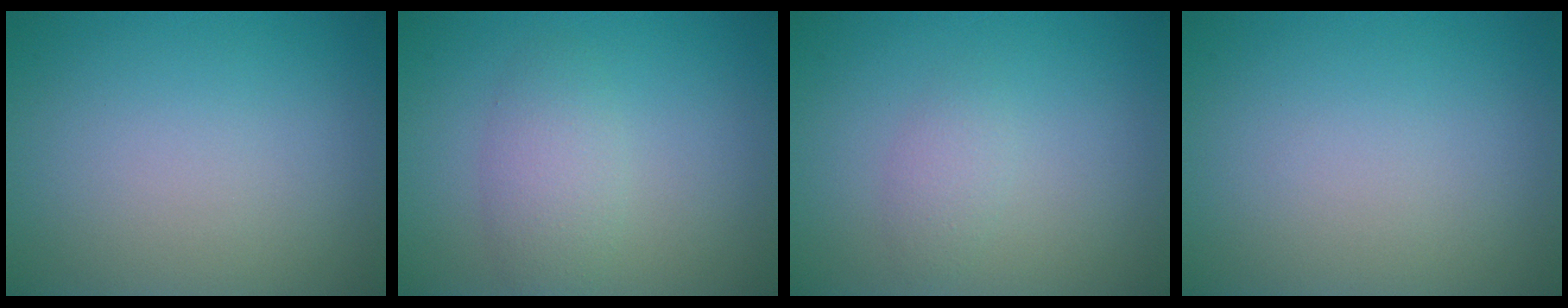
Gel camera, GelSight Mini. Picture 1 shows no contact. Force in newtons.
{"total": 2.8, "press": 2.8, "slide": 0.2}
{"total": 1.4, "press": 1.4, "slide": 0.1}
{"total": 0.0}